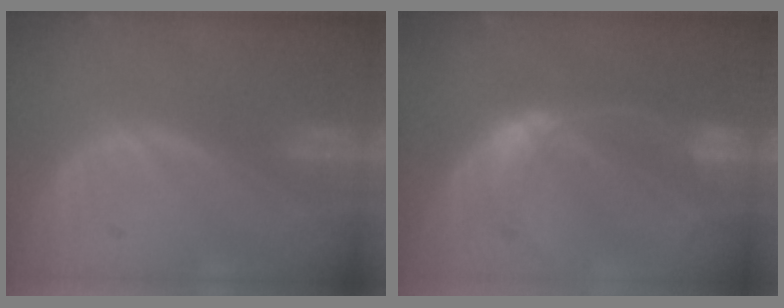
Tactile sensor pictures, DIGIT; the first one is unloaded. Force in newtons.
{"total": 7.5, "press": 6.6, "slide": 3.7}